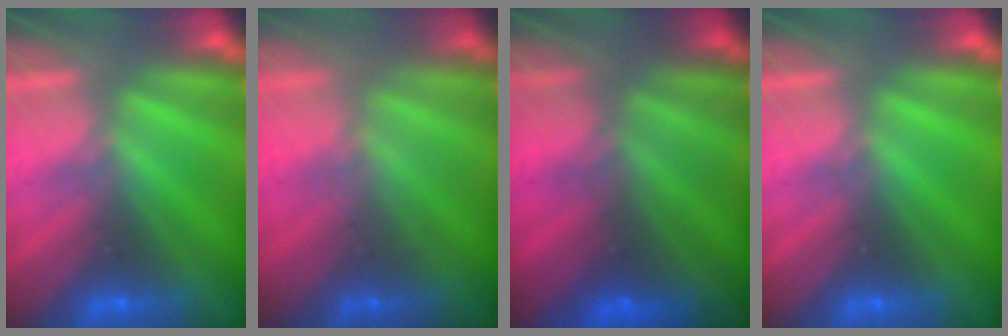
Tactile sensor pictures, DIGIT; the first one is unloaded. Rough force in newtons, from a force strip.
{"total": 1.6}
{"total": 6.9}
{"total": 0.0}